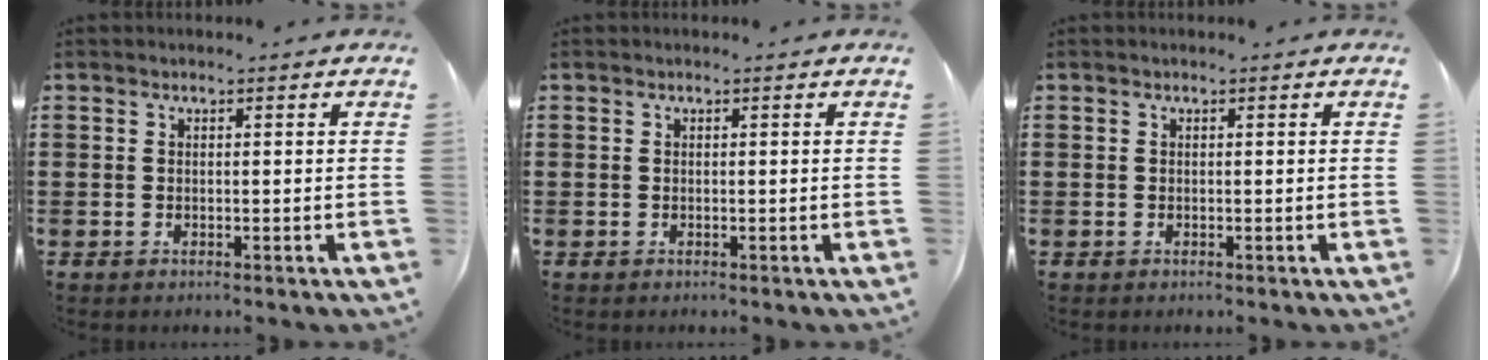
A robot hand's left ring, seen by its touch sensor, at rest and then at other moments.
{"total": 0.0}
{"total": 0.0}